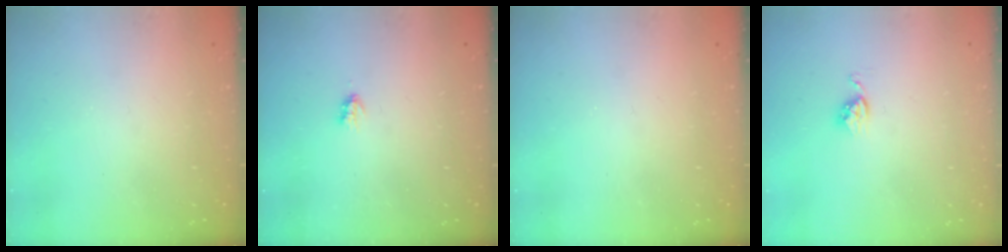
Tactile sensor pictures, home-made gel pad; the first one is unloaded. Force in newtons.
{"total": 1.7, "press": 1.7, "slide": 0.3}
{"total": 0.0}
{"total": 3.7, "press": 3.7, "slide": 0.5}